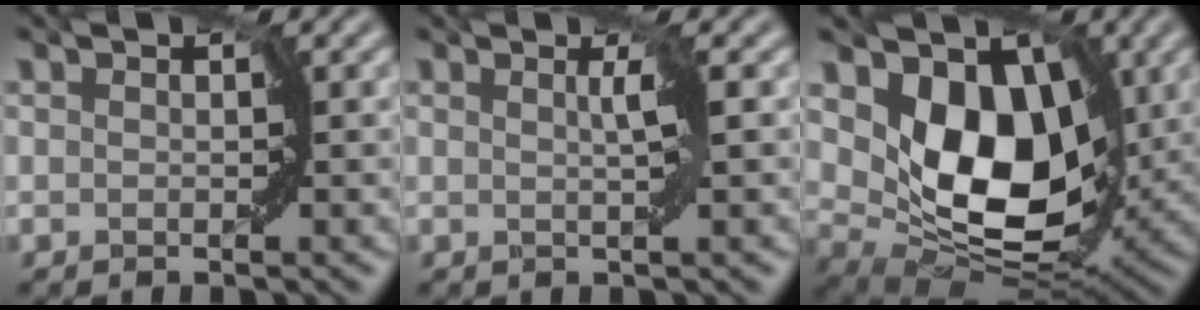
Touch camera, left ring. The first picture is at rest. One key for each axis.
{"total": 1.1, "fx": 0.4, "fy": -0.6, "fz": 0.8, "tx": -0.027, "ty": 0.001, "tz": 0.010}
{"total": 9.7, "fx": 2.6, "fy": 6.7, "fz": 6.6, "tx": -0.119, "ty": -0.027, "tz": 0.048}